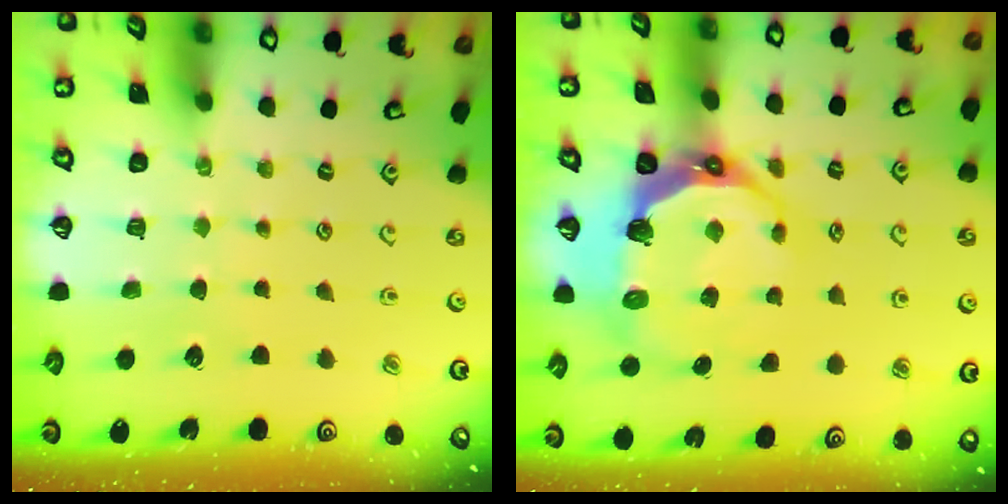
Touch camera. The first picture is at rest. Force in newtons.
{"total": 10.5, "press": 8.8, "slide": 5.8}